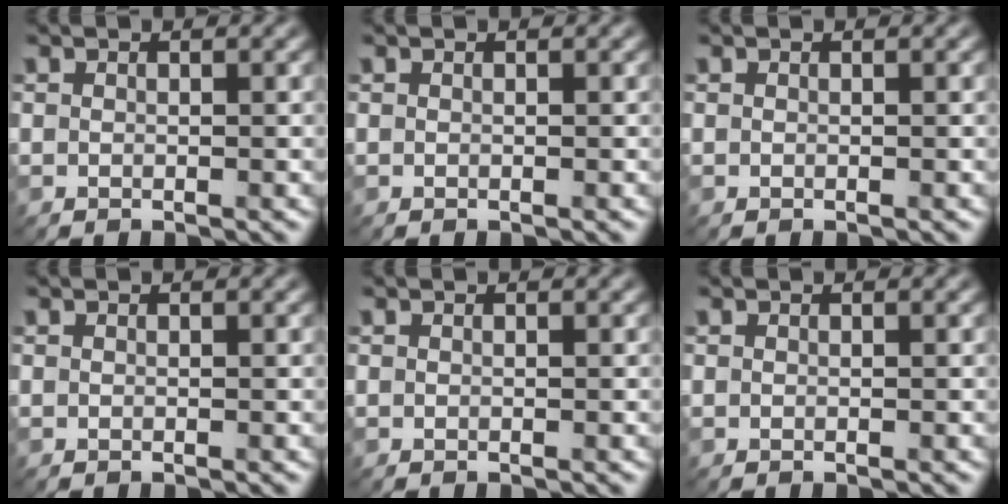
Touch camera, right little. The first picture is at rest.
{"total": 0.0}
{"total": 0.0}
{"total": 0.0}
{"total": 0.0}
{"total": 0.0}